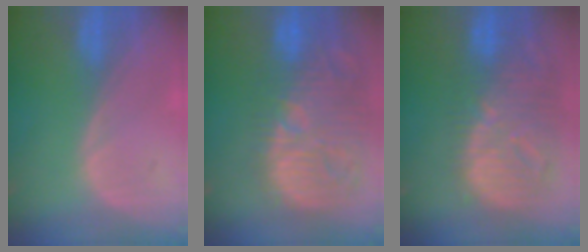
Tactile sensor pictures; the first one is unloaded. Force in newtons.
{"total": 15.4, "press": 13.4, "slide": 7.5}
{"total": 12.9, "press": 11.2, "slide": 6.4}